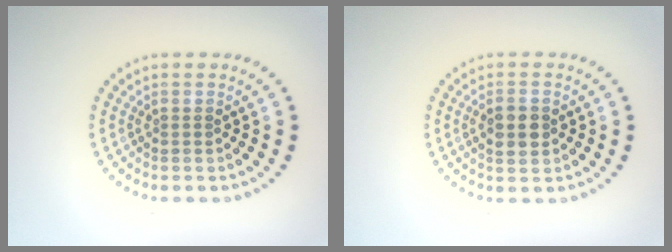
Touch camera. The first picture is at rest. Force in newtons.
{"total": 2.4, "press": 2.4, "slide": 0.1}